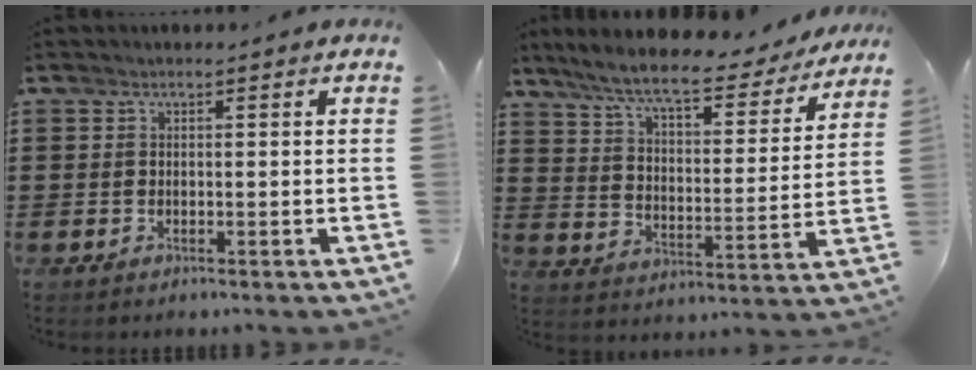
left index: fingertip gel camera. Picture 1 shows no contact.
{"total": 8.2, "force": [7.0, 0.8, 4.2], "torque": [-0.110, -0.040, 0.117]}